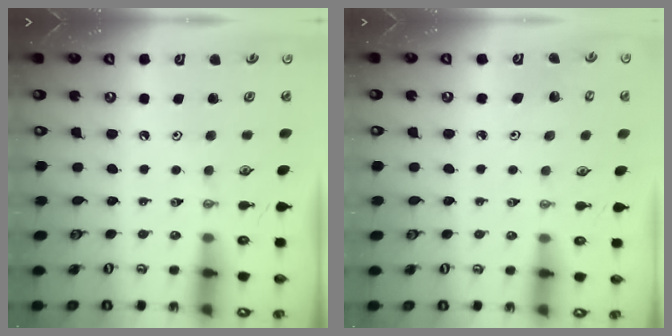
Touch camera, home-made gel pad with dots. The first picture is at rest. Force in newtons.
{"total": 2.7, "press": 2.7, "slide": 0.5}